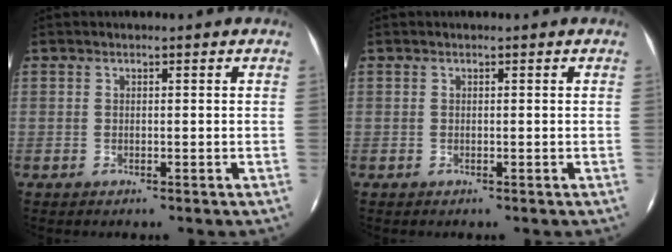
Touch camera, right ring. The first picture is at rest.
{"total": 0.0}